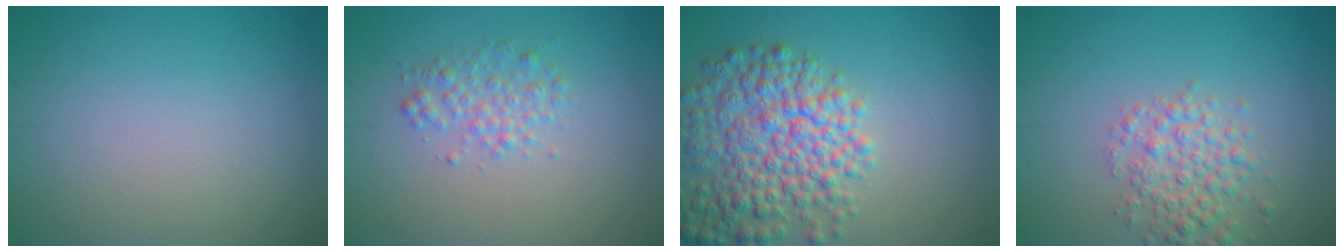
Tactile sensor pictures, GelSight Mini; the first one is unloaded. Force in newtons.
{"total": 2.0, "press": 2.0, "slide": 0.0}
{"total": 8.0, "press": 7.9, "slide": 0.5}
{"total": 3.6, "press": 3.6, "slide": 0.1}